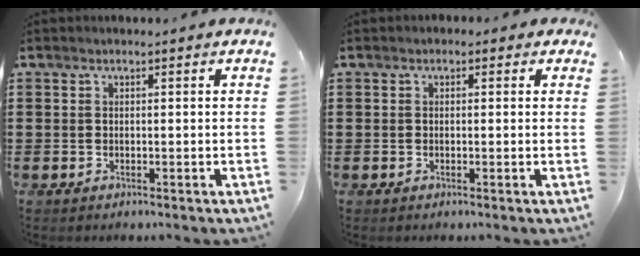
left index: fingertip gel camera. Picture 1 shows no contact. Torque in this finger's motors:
{"motor_torque": [2.14, 0.00, 0.28, 0.05]}